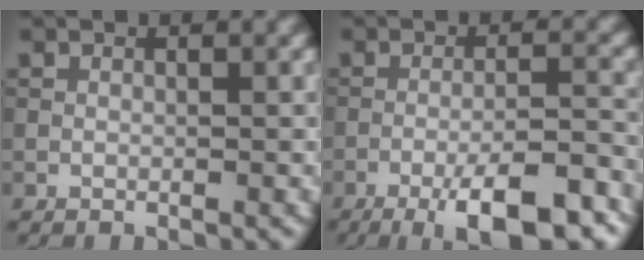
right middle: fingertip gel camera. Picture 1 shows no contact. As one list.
[{"total": 8.8, "force": [-5.1, 1.9, 6.9], "torque": [-0.107, 0.001, -0.078]}]